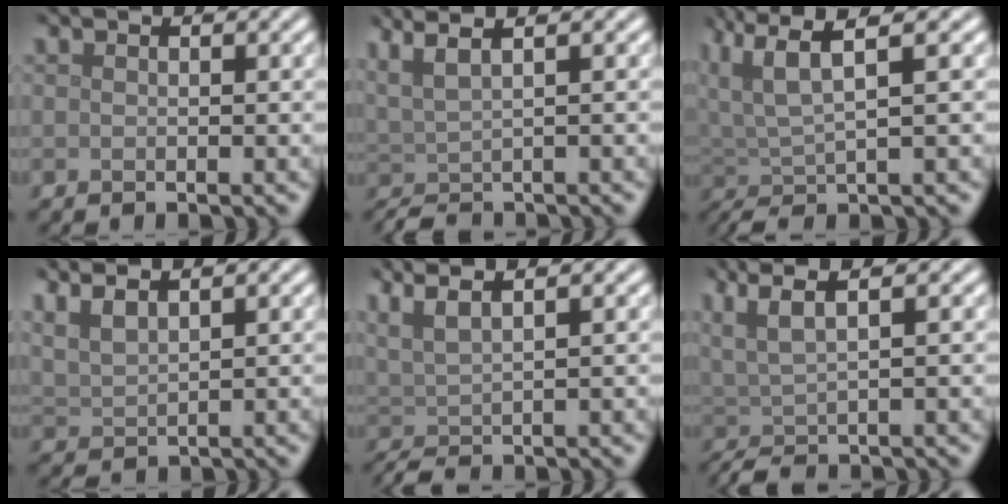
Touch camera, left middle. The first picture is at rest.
{"total": 4.2, "force": [1.9, 1.2, 3.5], "torque": [-0.057, 0.008, 0.029]}
{"total": 5.5, "force": [2.4, 1.2, 4.8], "torque": [-0.101, 0.013, 0.044]}
{"total": 3.8, "force": [3.0, 1.1, 2.0], "torque": [-0.041, 0.014, 0.050]}
{"total": 4.3, "force": [2.2, 1.2, 3.5], "torque": [-0.059, 0.012, 0.039]}
{"total": 5.0, "force": [1.8, 1.3, 4.5], "torque": [-0.078, 0.011, 0.026]}